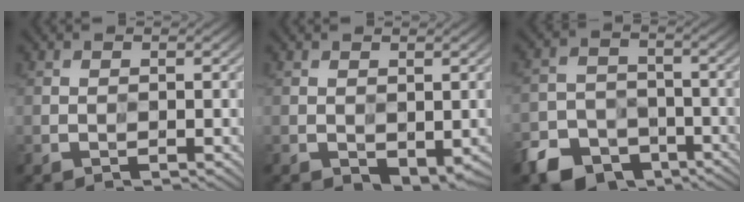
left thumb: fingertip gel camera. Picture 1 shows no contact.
{"total": 3.4, "force": [-1.4, 1.8, 2.5], "torque": [-0.038, -0.013, -0.015]}
{"total": 8.0, "force": [-5.5, 5.0, 3.0], "torque": [-0.059, -0.017, -0.107]}